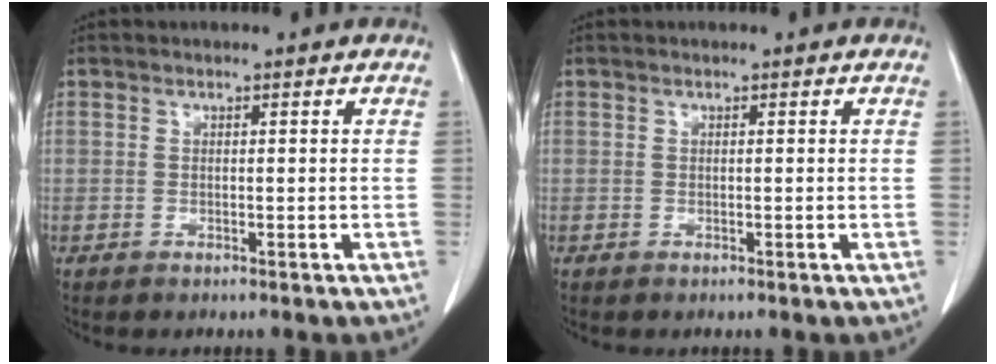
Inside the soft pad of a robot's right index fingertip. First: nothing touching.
{"total": 0.0}